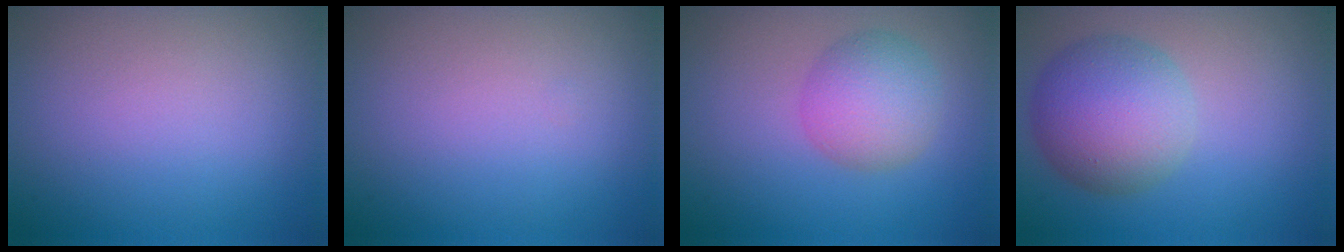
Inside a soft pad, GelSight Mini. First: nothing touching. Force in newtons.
{"total": 0.0}
{"total": 4.3, "press": 4.3, "slide": 0.1}
{"total": 6.5, "press": 6.5, "slide": 0.1}